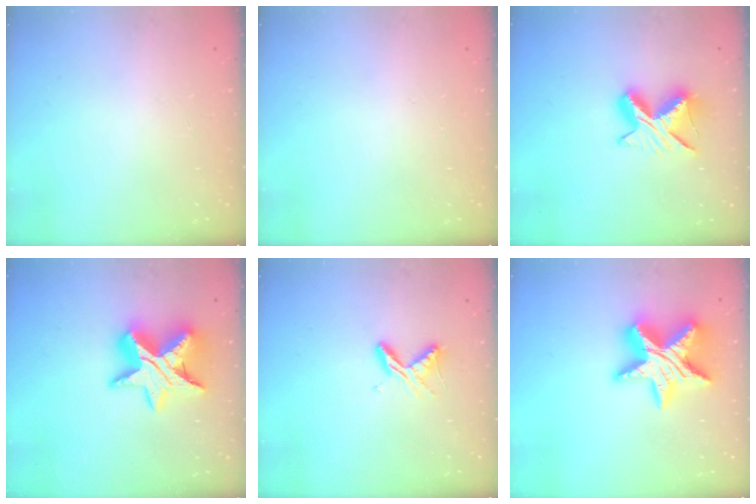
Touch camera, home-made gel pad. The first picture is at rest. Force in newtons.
{"total": 0.0}
{"total": 9.3, "press": 9.3, "slide": 1.0}
{"total": 16.1, "press": 16.1, "slide": 0.9}
{"total": 6.5, "press": 6.4, "slide": 0.7}
{"total": 19.1, "press": 19.0, "slide": 1.1}